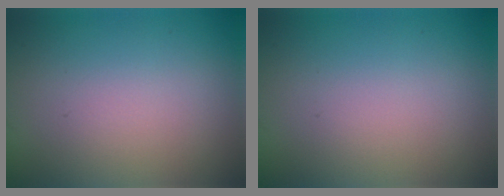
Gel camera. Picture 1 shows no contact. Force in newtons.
{"total": 0.0}